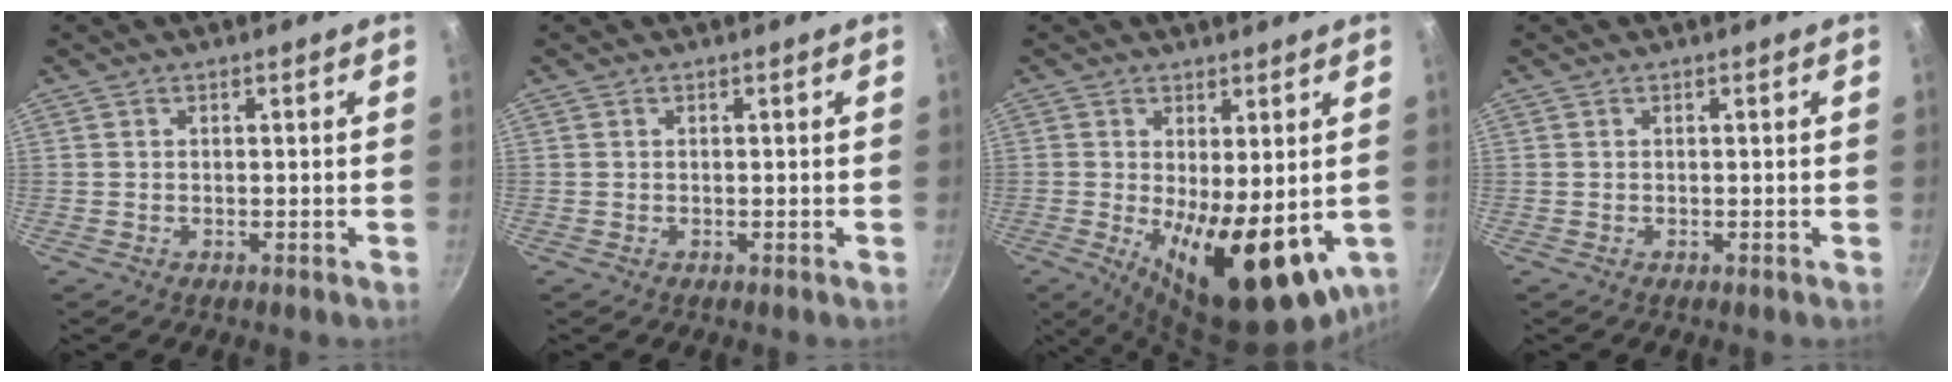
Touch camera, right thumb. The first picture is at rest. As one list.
[{"total": 0.0}, {"total": 16.6, "force": [-2.5, 6.6, 15.1], "torque": [-0.199, -0.025, -0.020]}, {"total": 0.0}]